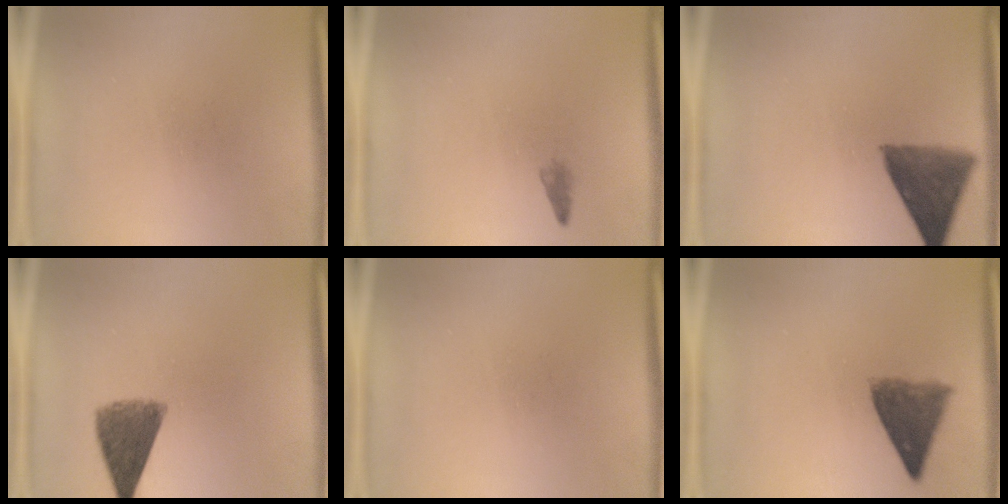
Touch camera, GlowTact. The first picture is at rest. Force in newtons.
{"total": 0.9}
{"total": 9.7}
{"total": 8.1}
{"total": 0.0}
{"total": 7.3}